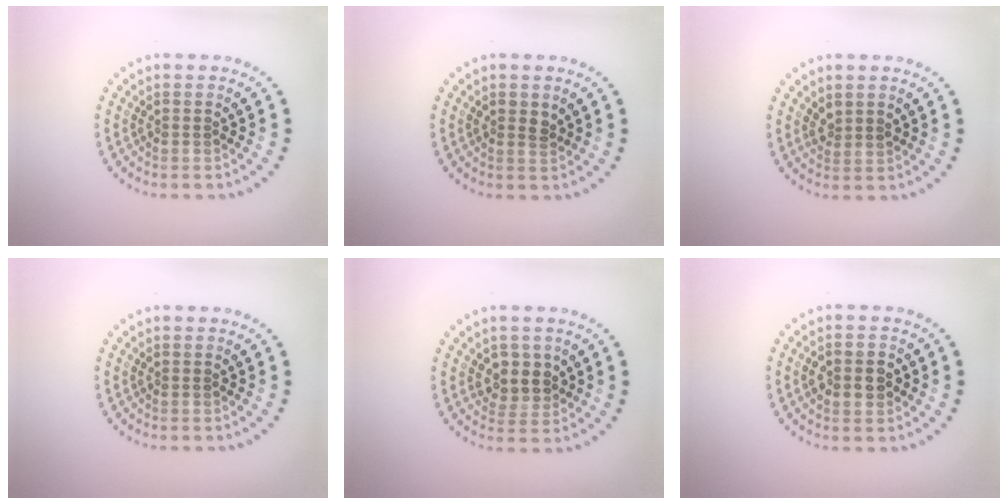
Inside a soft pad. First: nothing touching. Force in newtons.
{"total": 1.1, "press": 1.1, "slide": 0.4}
{"total": 1.2, "press": 1.1, "slide": 0.6}
{"total": 0.0}
{"total": 2.7, "press": 2.4, "slide": 1.1}
{"total": 3.4, "press": 3.4, "slide": 0.1}